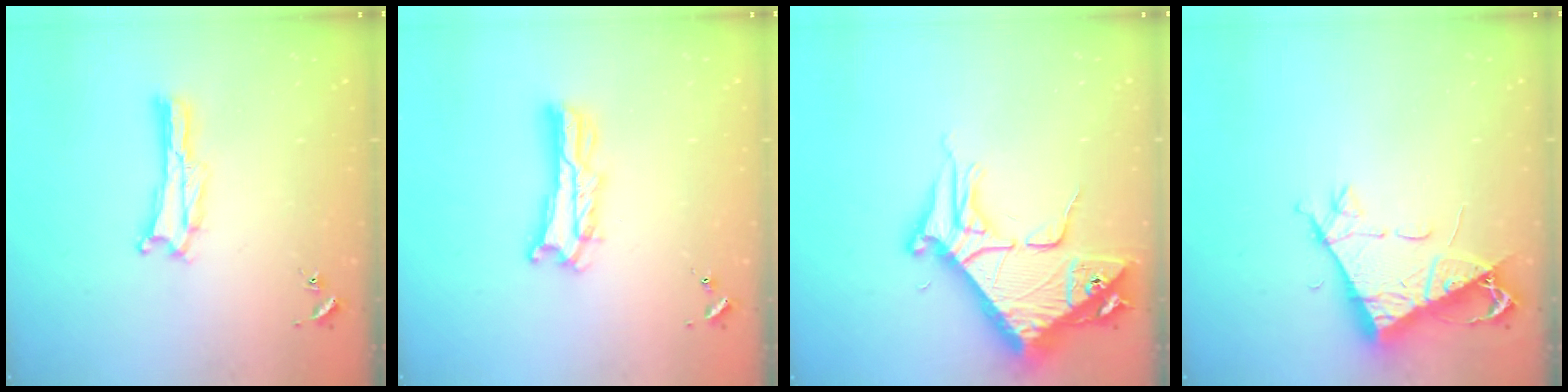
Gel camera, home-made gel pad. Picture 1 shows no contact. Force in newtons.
{"total": 4.9, "press": 4.8, "slide": 0.5}
{"total": 9.0, "press": 8.9, "slide": 1.2}
{"total": 8.2, "press": 8.1, "slide": 1.2}